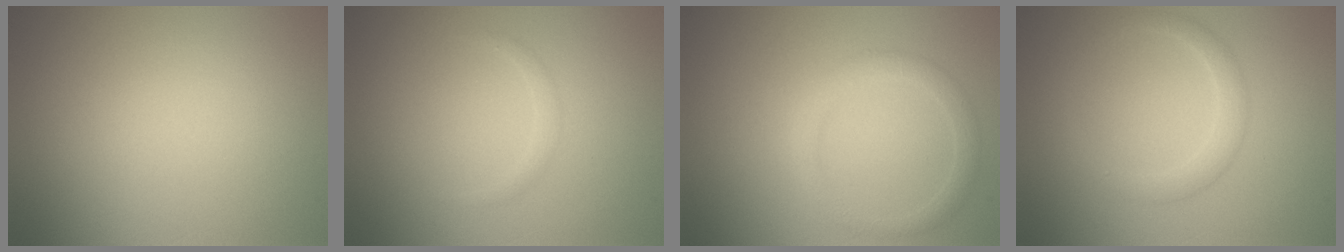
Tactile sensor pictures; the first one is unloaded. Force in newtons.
{"total": 0.7, "press": 0.7, "slide": 0.0}
{"total": 1.9, "press": 1.9, "slide": 0.2}
{"total": 1.8, "press": 1.8, "slide": 0.0}